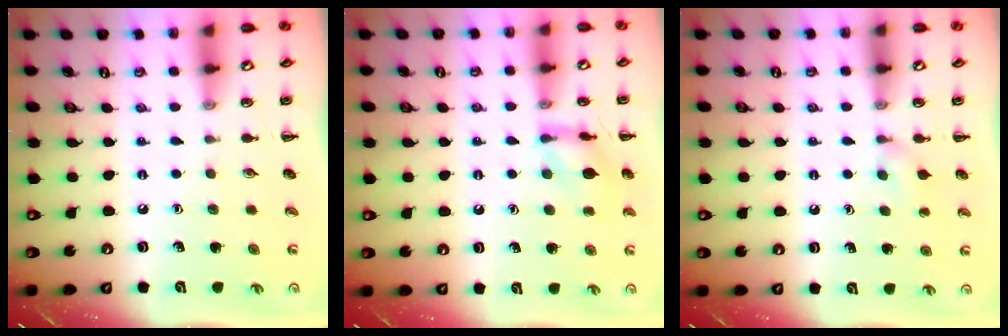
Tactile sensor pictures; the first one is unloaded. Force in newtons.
{"total": 10.2, "press": 10.2, "slide": 0.7}
{"total": 4.9, "press": 4.6, "slide": 1.7}